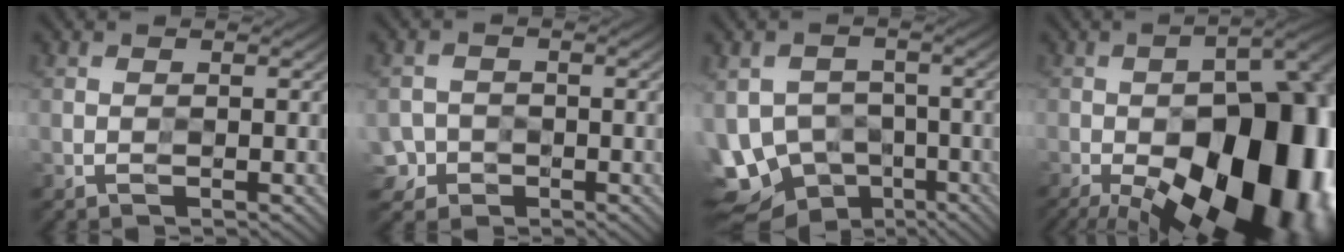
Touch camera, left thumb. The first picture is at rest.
{"total": 3.1, "force": [-1.6, 2.5, 0.6], "torque": [-0.016, -0.003, -0.034]}
{"total": 11.6, "force": [-5.1, 8.8, 5.5], "torque": [-0.140, -0.021, -0.077]}
{"total": 24.9, "force": [-10.6, 12.1, 19.0], "torque": [-0.232, -0.033, -0.137]}